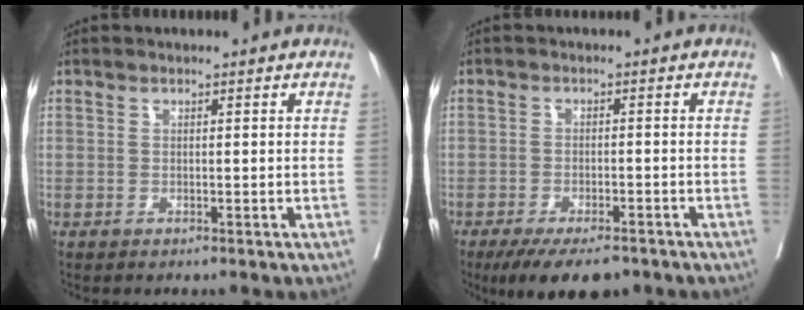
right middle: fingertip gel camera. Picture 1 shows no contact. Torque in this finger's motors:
{"motor_torque": [1.03, -1.11, -0.02, 0.00]}